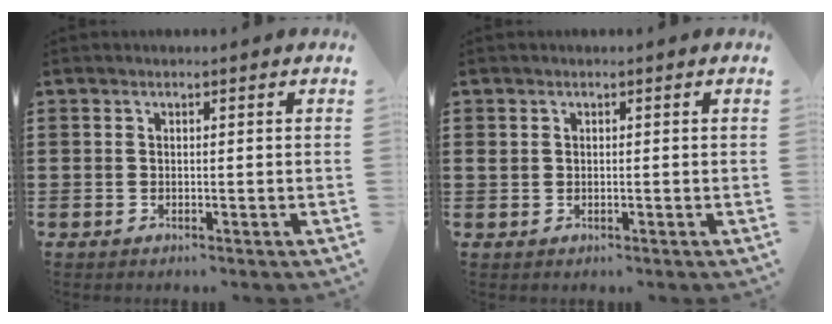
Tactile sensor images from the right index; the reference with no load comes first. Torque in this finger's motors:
{"motor_torque": [-0.17, 0.17, 0.00, 0.00]}